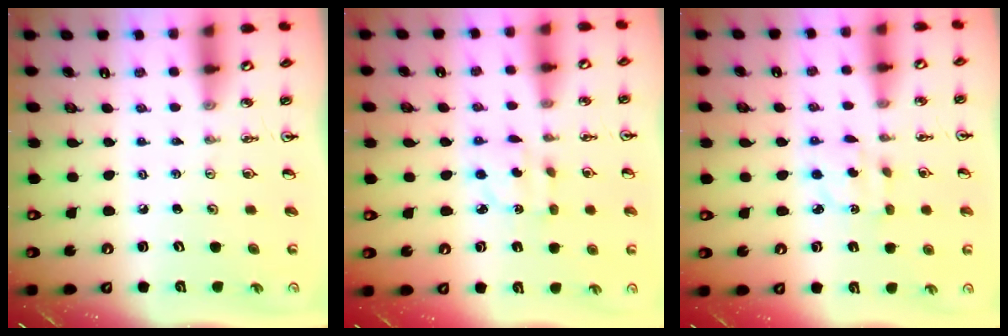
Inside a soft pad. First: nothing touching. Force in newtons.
{"total": 2.7, "press": 2.7, "slide": 0.2}
{"total": 2.6, "press": 2.5, "slide": 0.3}